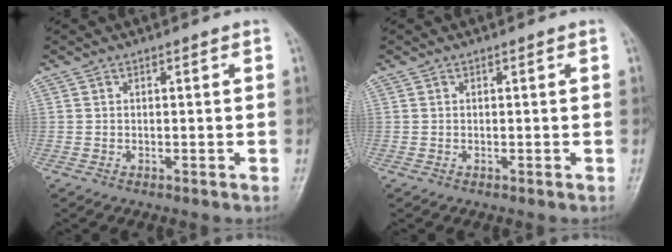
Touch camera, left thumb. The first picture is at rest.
{"total": 0.0}